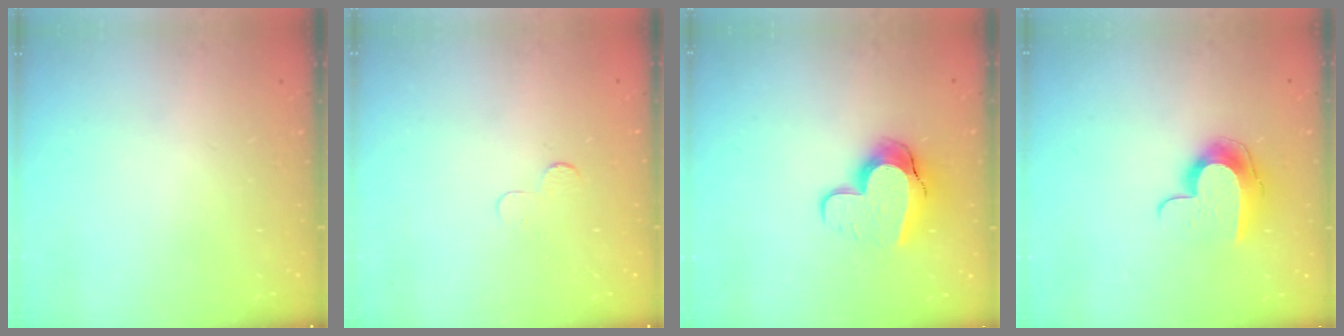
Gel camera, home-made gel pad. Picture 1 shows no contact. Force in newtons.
{"total": 2.3, "press": 2.3, "slide": 0.2}
{"total": 11.8, "press": 11.7, "slide": 1.0}
{"total": 10.2, "press": 10.2, "slide": 0.5}